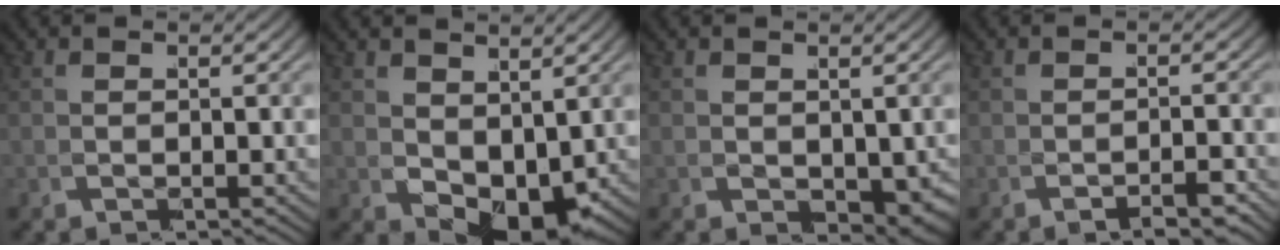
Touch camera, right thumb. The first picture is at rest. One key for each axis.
{"total": 4.7, "fx": -0.2, "fy": 3.0, "fz": 3.7, "tx": -0.070, "ty": -0.019, "tz": 0.006}
{"total": 2.5, "fx": -0.2, "fy": 1.6, "fz": 1.9, "tx": -0.028, "ty": -0.016, "tz": 0.010}
{"total": 1.8, "fx": -1.7, "fy": -0.6, "fz": 0.2, "tx": -0.015, "ty": -0.004, "tz": -0.027}